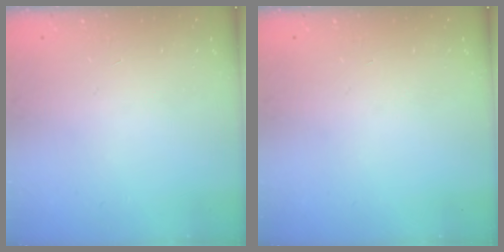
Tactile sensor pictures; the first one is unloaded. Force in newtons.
{"total": 0.0}